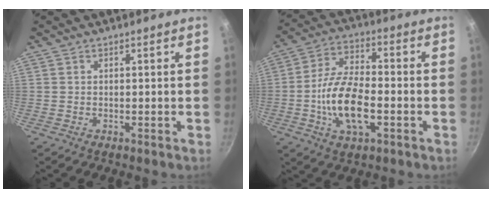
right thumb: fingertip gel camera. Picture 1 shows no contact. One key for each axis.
{"total": 13.6, "fx": -3.3, "fy": 6.5, "fz": 11.5, "tx": -0.210, "ty": 0.027, "tz": -0.068}